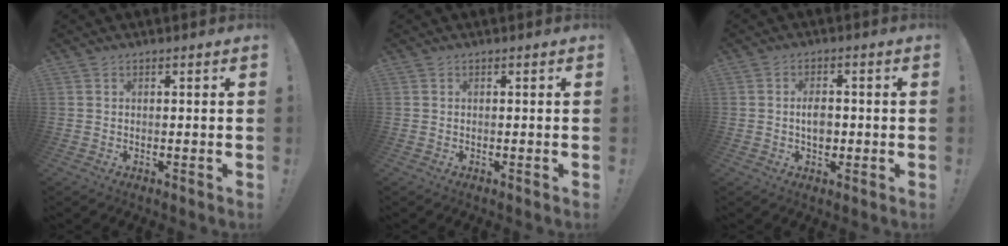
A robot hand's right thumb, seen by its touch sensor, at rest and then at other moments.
{"total": 0.0}
{"total": 4.7, "force": [-0.4, 3.1, 3.5], "torque": [-0.047, -0.002, -0.012]}